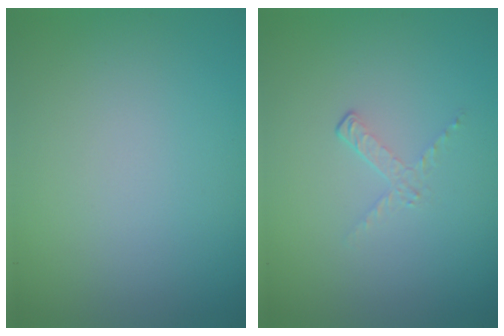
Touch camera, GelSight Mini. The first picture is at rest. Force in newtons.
{"total": 1.1, "press": 0.4, "slide": 1.1}